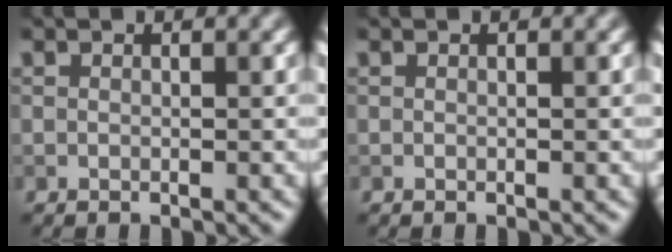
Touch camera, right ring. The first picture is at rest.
{"total": 0.0}